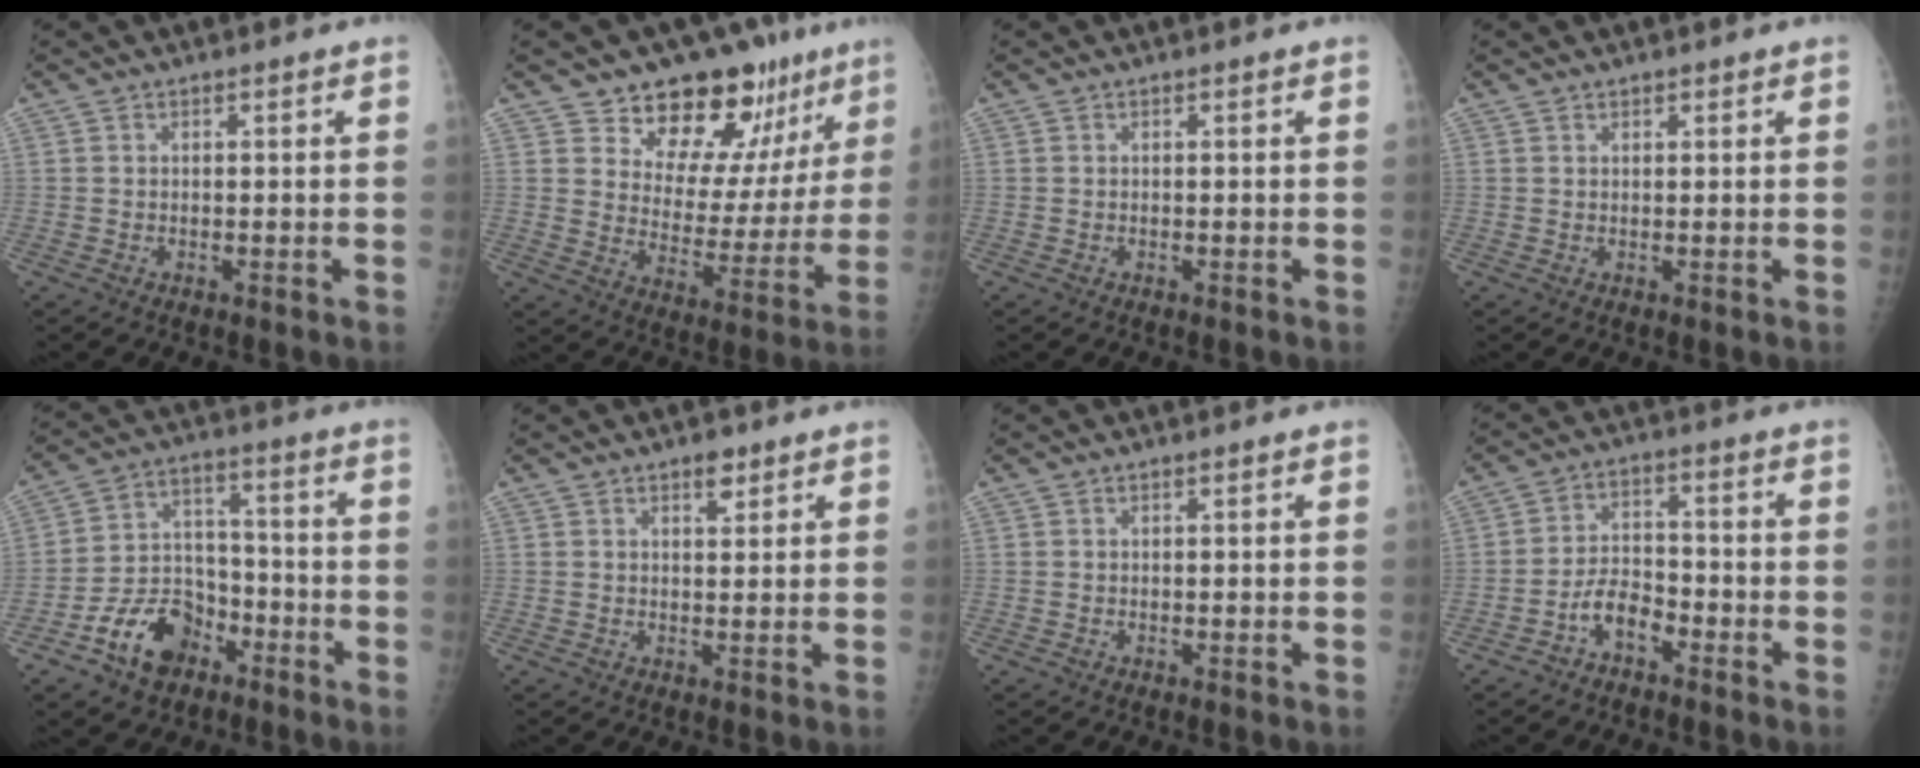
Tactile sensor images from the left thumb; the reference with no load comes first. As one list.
[{"total": 18.0, "force": [12.4, 9.6, 8.8], "torque": [-0.060, -0.074, 0.178]}, {"total": 0.0}, {"total": 0.7, "force": [0.6, 0.4, 0.1], "torque": [0.005, -0.004, 0.006]}, {"total": 12.4, "force": [-6.9, 8.4, 6.1], "torque": [-0.077, 0.060, -0.120]}, {"total": 2.6, "force": [1.7, 1.3, 1.5], "torque": [-0.011, -0.009, 0.026]}, {"total": 0.0}, {"total": 5.8, "force": [-3.6, 3.0, 3.3], "torque": [-0.052, 0.034, -0.072]}]